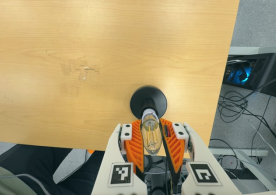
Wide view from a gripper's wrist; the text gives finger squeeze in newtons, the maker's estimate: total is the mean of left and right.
{"total": 17.3, "left": 16.1, "right": 18.5}